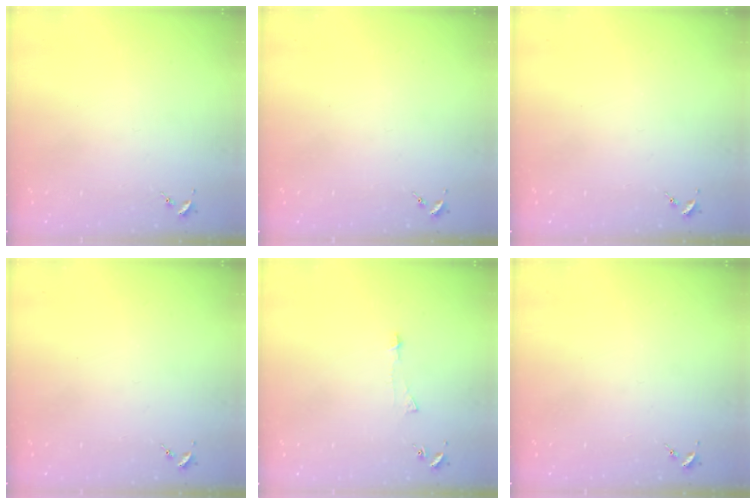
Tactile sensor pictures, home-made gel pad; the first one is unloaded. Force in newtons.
{"total": 0.0}
{"total": 0.0}
{"total": 0.0}
{"total": 3.6, "press": 3.6, "slide": 0.3}
{"total": 0.0}